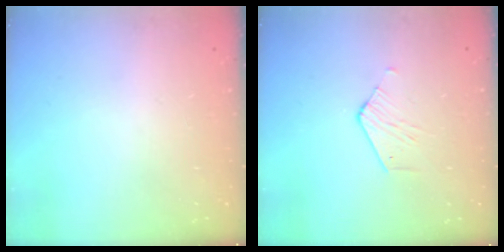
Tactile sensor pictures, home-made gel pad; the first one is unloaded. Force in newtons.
{"total": 2.6, "press": 2.6, "slide": 0.2}